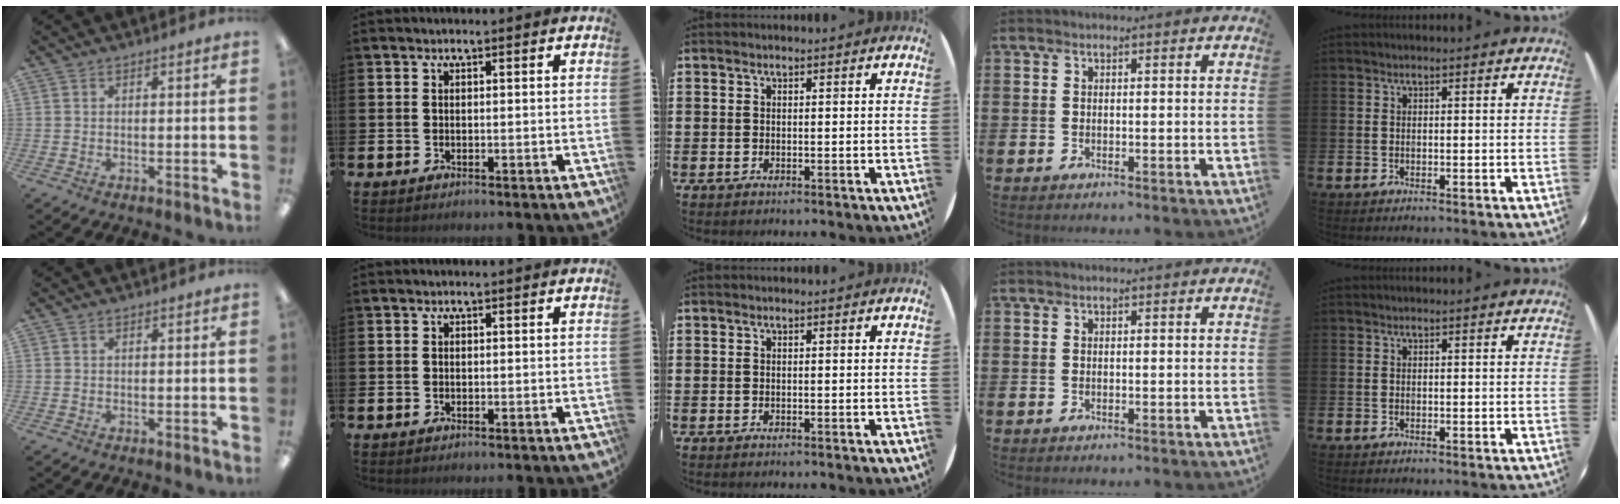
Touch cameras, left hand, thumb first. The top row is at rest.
{}